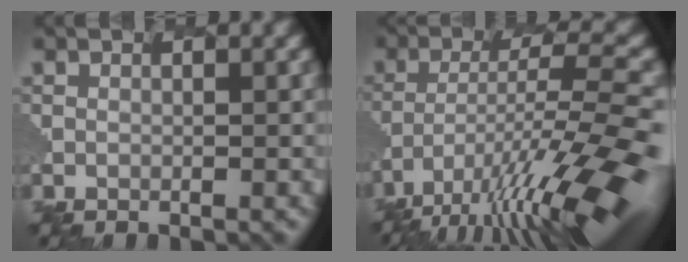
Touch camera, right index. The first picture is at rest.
{"total": 12.3, "force": [-7.1, 2.3, 9.7], "torque": [-0.190, 0.001, -0.120]}